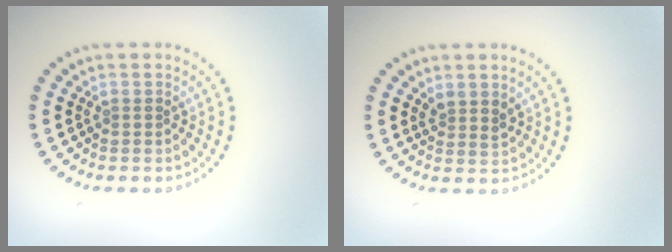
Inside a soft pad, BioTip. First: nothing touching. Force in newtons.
{"total": 1.6, "press": 1.2, "slide": 1.0}